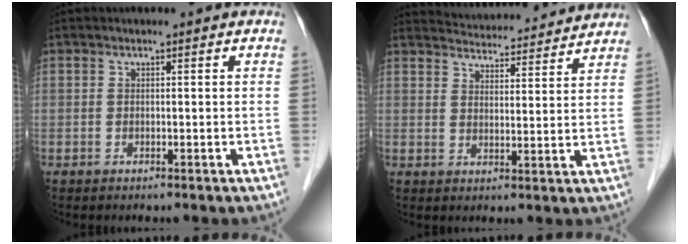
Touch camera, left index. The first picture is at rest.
{"total": 13.9, "force": [13.5, 1.3, 3.1], "torque": [-0.047, 0.016, 0.179]}